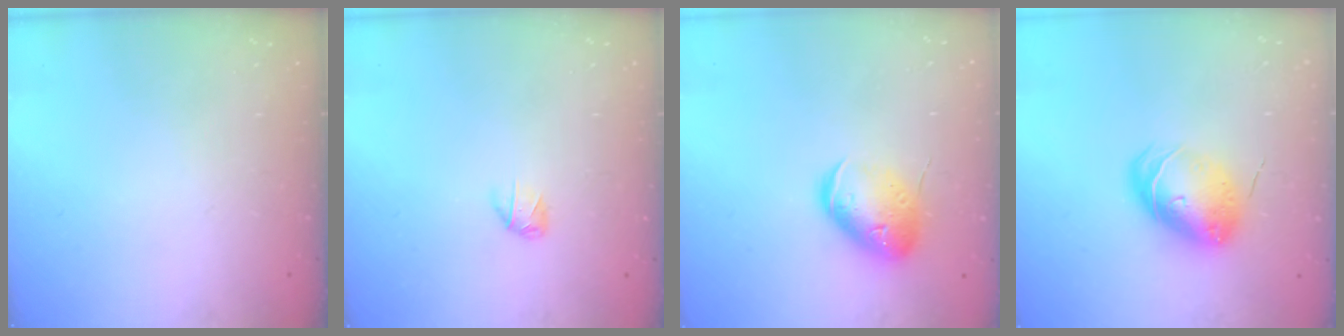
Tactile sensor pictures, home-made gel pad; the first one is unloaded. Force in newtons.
{"total": 3.0, "press": 2.9, "slide": 0.7}
{"total": 14.9, "press": 14.7, "slide": 2.6}
{"total": 10.4, "press": 10.3, "slide": 0.8}